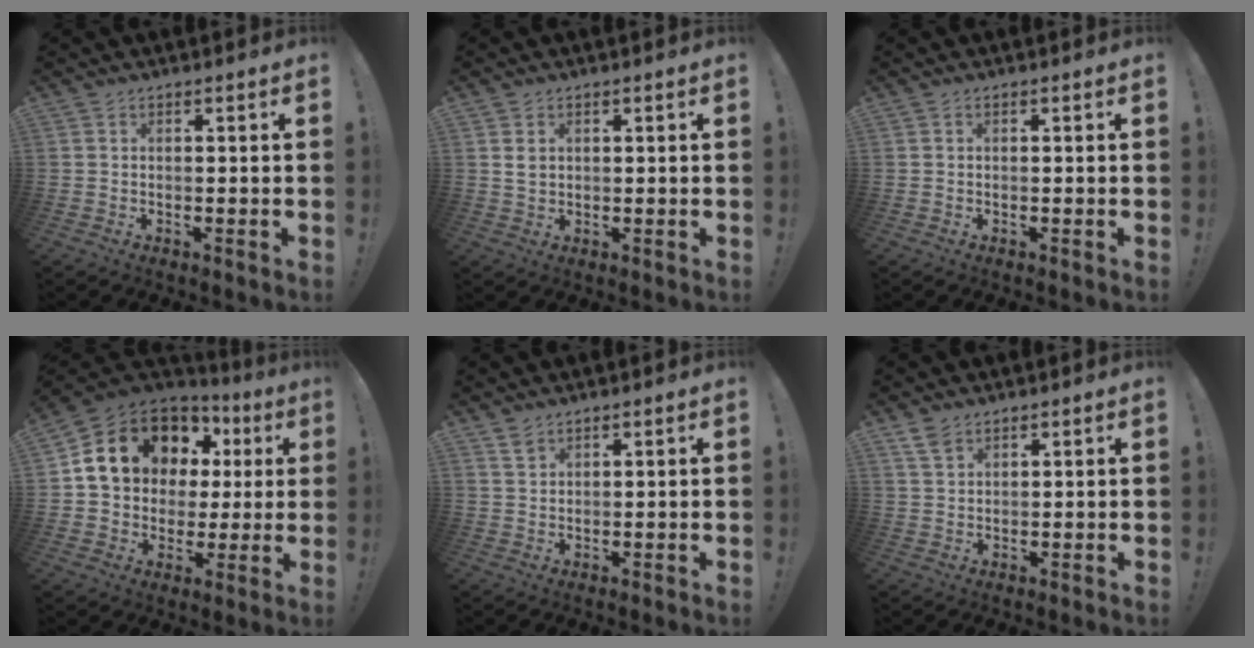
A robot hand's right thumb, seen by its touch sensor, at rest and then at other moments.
{"total": 2.4, "force": [0.9, 1.8, 1.3], "torque": [-0.011, -0.003, 0.014]}
{"total": 0.0}
{"total": 16.7, "force": [7.8, 12.6, 7.9], "torque": [-0.129, -0.037, 0.166]}
{"total": 2.5, "force": [2.0, 1.1, 1.0], "torque": [-0.011, -0.013, 0.036]}
{"total": 4.3, "force": [3.0, 2.4, 1.8], "torque": [-0.032, -0.014, 0.058]}